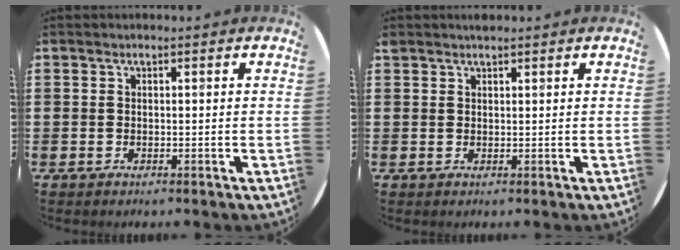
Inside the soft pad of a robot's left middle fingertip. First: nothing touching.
{"total": 0.9, "force": [0.9, 0.1, 0.0], "torque": [-0.001, 0.001, 0.017]}